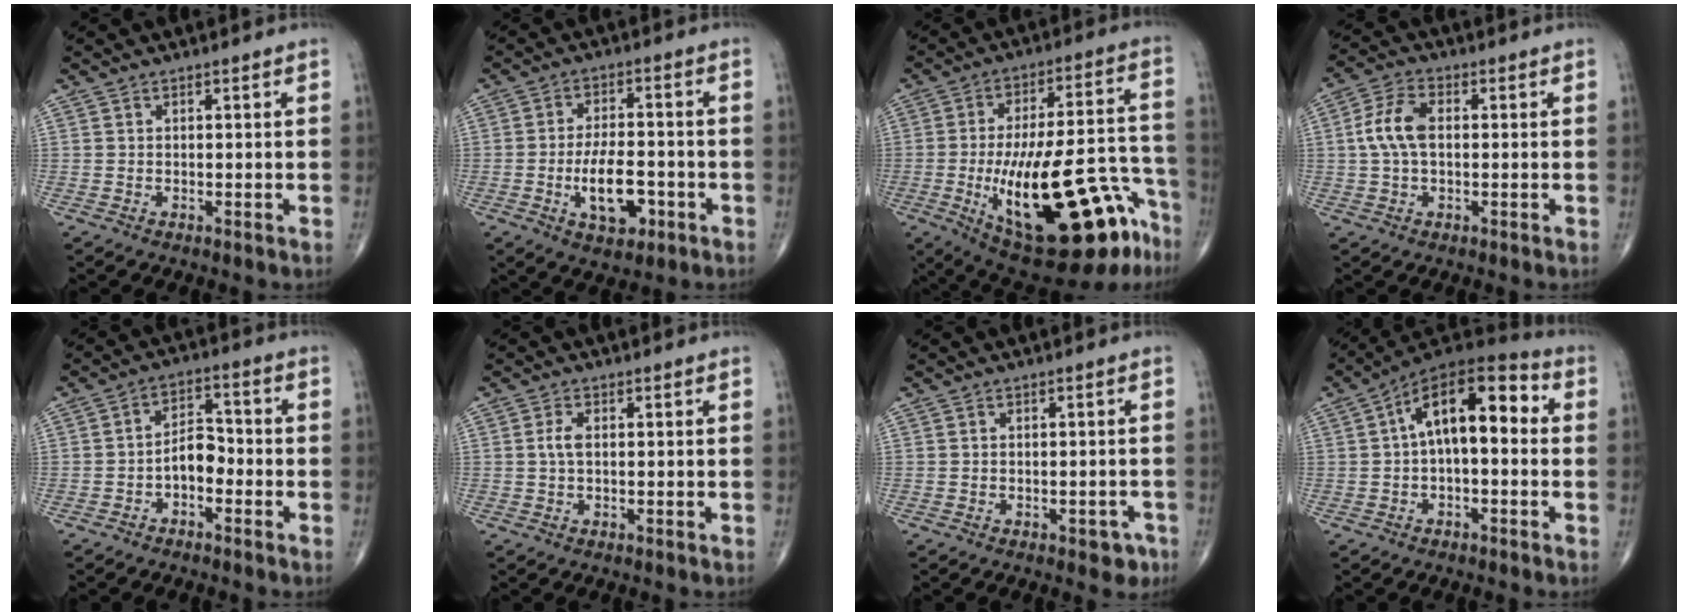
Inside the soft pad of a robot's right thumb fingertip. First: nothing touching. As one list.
[{"total": 9.4, "force": [-3.0, 4.7, 7.6], "torque": [-0.119, 0.015, -0.047]}, {"total": 29.7, "force": [-12.3, 10.9, 24.7], "torque": [-0.325, 0.059, -0.164]}, {"total": 7.3, "force": [0.4, 4.1, 6.0], "torque": [-0.128, 0.019, 0.003]}, {"total": 5.5, "force": [-2.1, 3.3, 3.9], "torque": [-0.049, 0.033, -0.045]}, {"total": 2.1, "force": [0.1, 1.0, 1.9], "torque": [-0.043, 0.004, 0.000]}, {"total": 3.1, "force": [-1.8, 1.7, 1.9], "torque": [-0.007, 0.010, -0.019]}, {"total": 14.8, "force": [1.8, 7.0, 12.9], "torque": [-0.183, 0.046, 0.020]}]